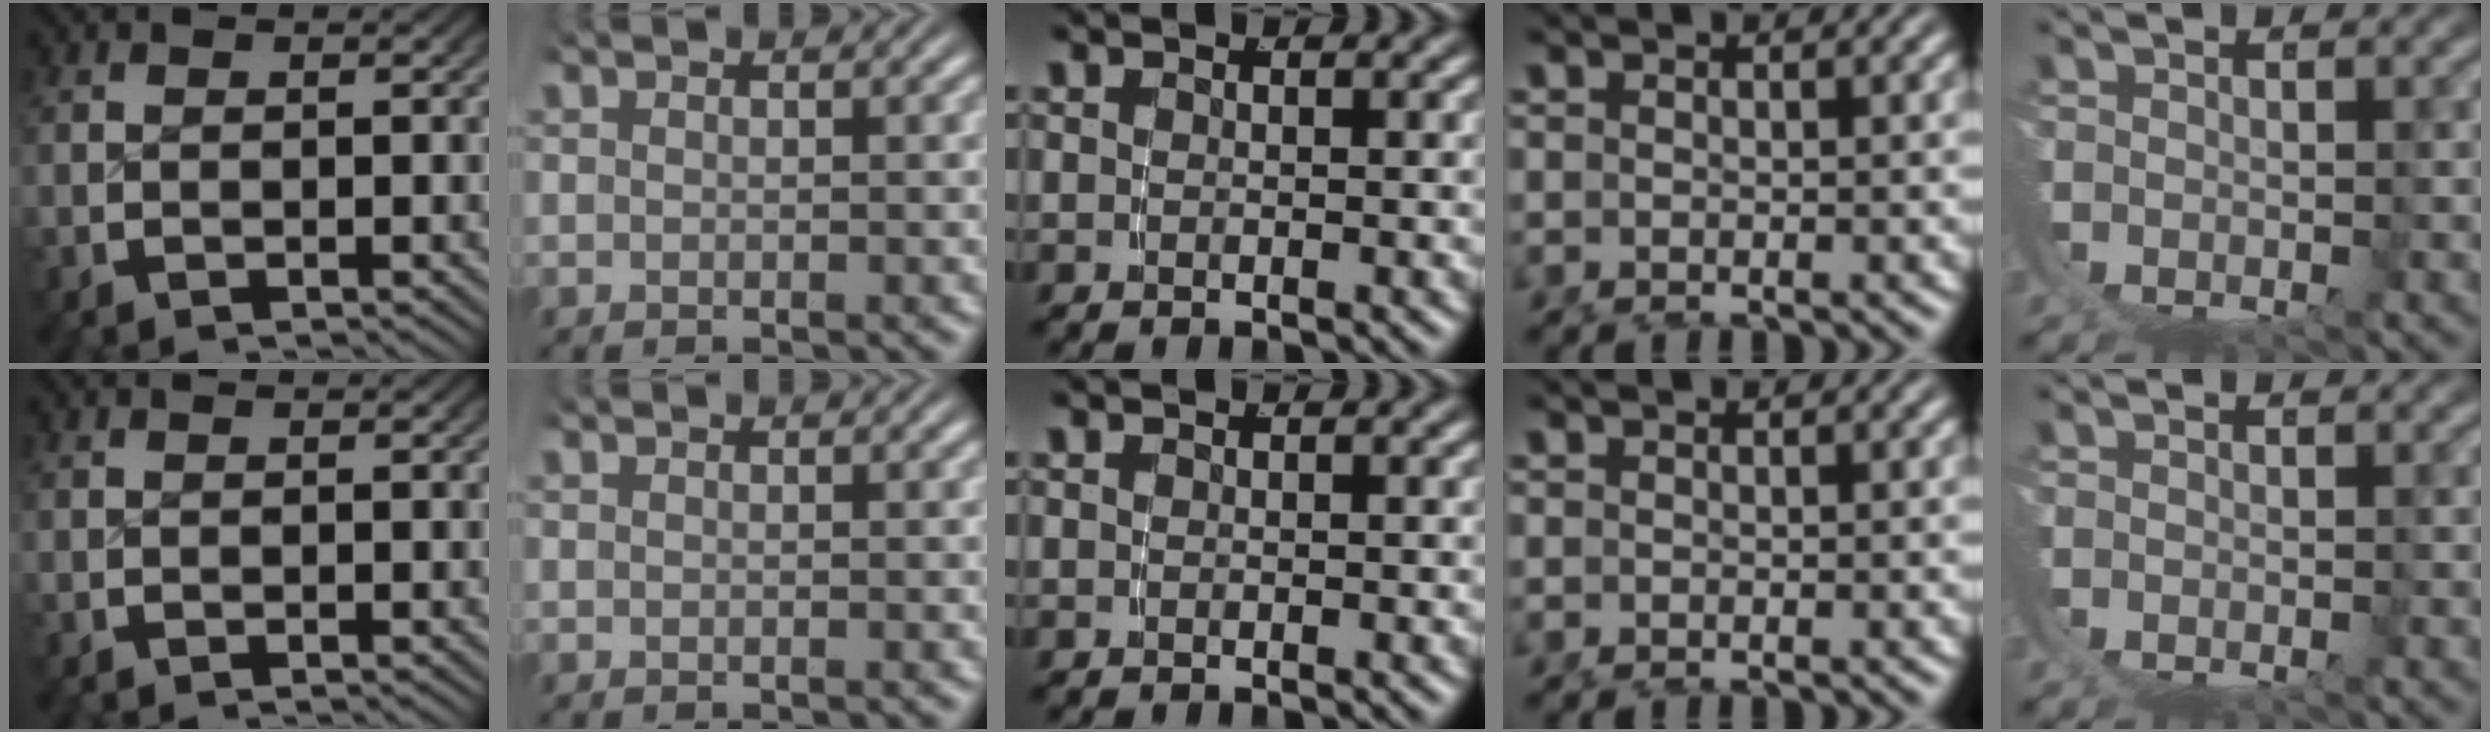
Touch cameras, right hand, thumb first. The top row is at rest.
{}